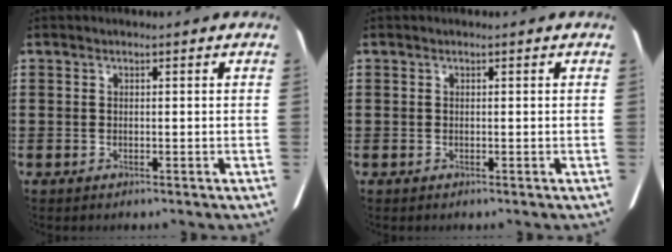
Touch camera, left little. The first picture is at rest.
{"total": 0.0}